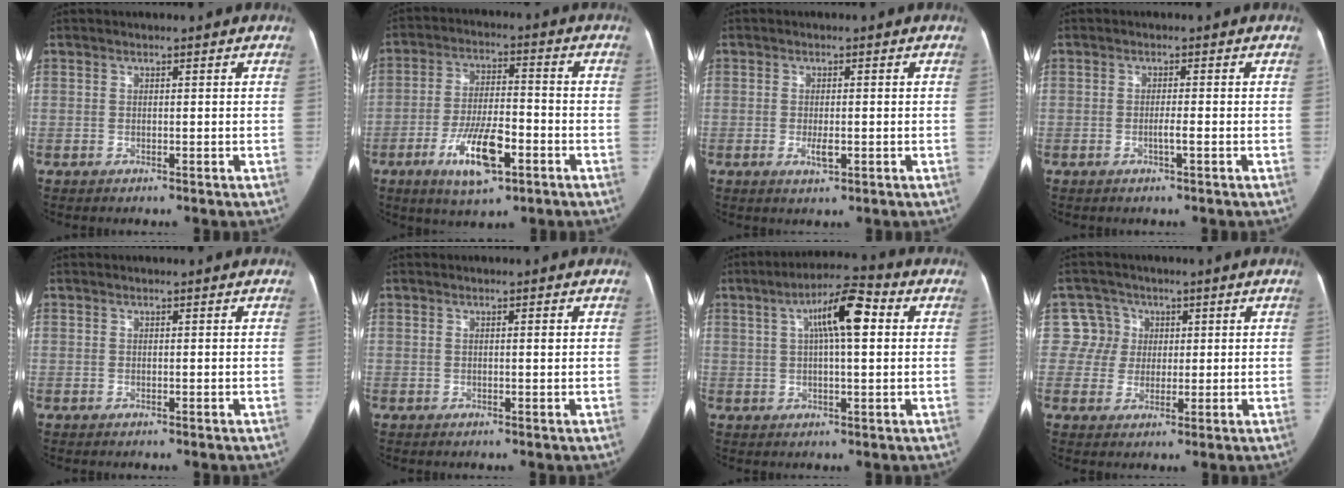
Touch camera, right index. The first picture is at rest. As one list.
[{"total": 10.6, "force": [-4.9, 3.3, 8.8], "torque": [-0.167, -0.007, -0.083]}, {"total": 2.3, "force": [-0.7, 0.8, 2.1], "torque": [-0.038, -0.008, -0.012]}, {"total": 1.5, "force": [-0.6, -0.2, 1.4], "torque": [-0.025, -0.001, -0.013]}, {"total": 0.0}, {"total": 1.2, "force": [0.3, 0.2, 1.1], "torque": [-0.019, 0.004, 0.005]}, {"total": 9.4, "force": [2.5, 1.7, 8.9], "torque": [-0.154, 0.028, 0.037]}, {"total": 5.2, "force": [1.3, 5.0, -0.4], "torque": [0.020, 0.011, 0.021]}]